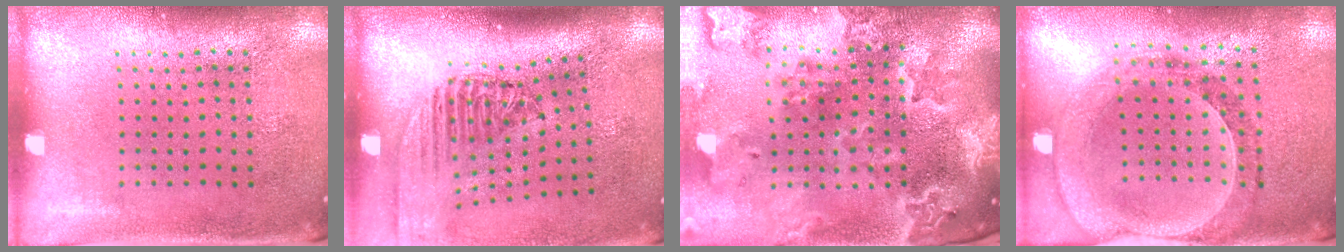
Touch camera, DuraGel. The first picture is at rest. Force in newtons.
{"total": 2.4, "press": 1.8, "slide": 1.5}
{"total": 4.4, "press": 3.6, "slide": 2.6}
{"total": 1.0, "press": 0.9, "slide": 0.2}